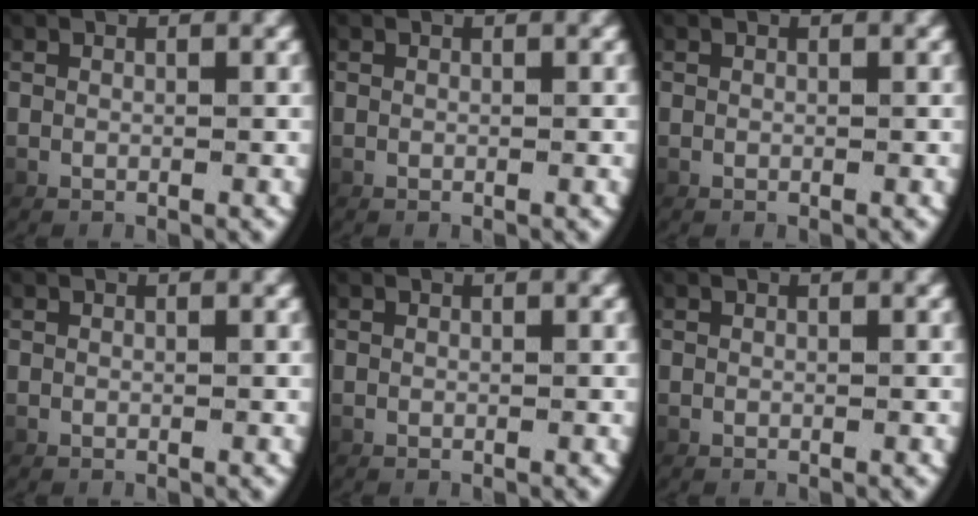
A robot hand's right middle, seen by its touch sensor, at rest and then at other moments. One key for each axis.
{"total": 0.0}
{"total": 0.0}
{"total": 0.0}
{"total": 0.0}
{"total": 0.0}